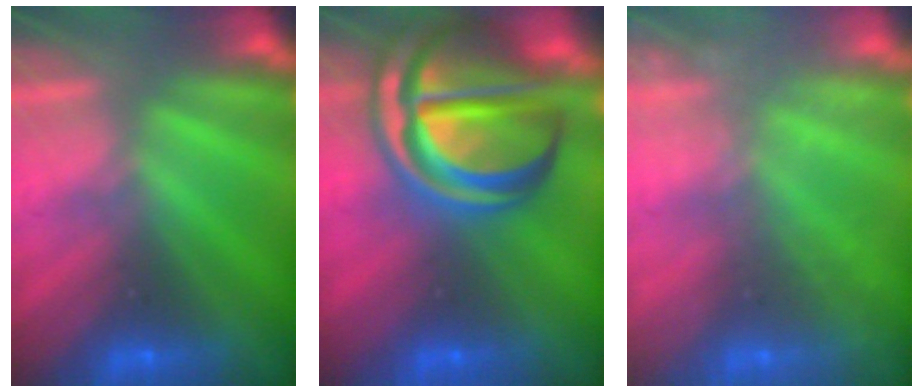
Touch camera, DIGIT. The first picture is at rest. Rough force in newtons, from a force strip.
{"total": 7.1}
{"total": 2.4}